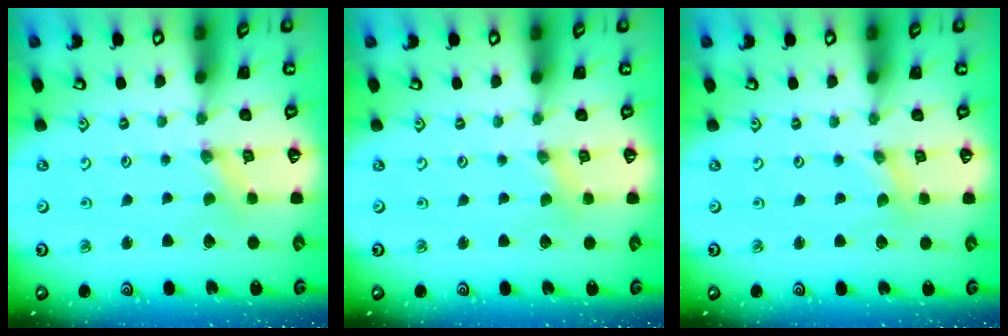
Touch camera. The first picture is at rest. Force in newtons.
{"total": 0.0}
{"total": 0.0}